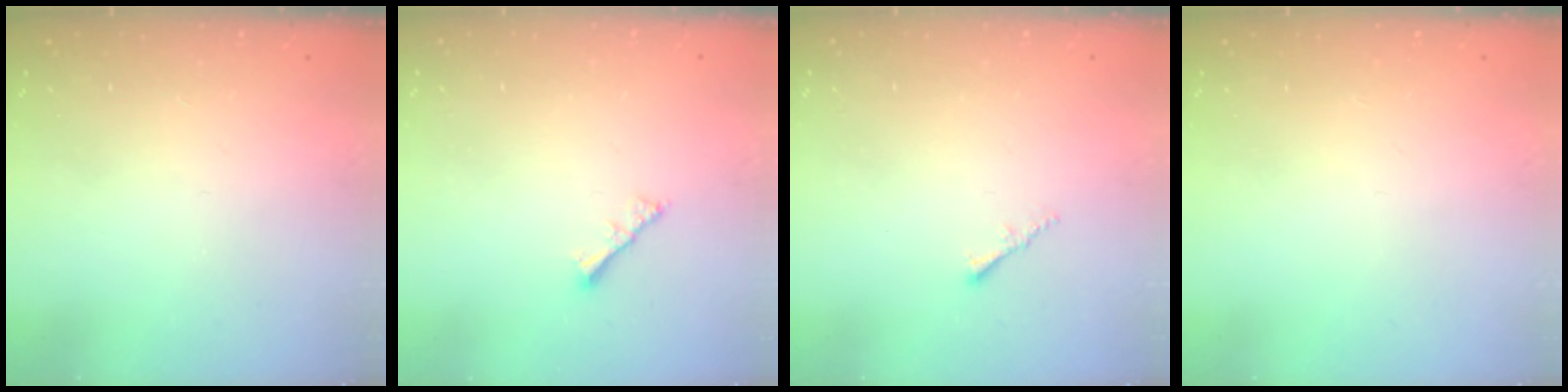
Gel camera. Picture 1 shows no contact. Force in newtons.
{"total": 2.5, "press": 2.4, "slide": 0.5}
{"total": 1.2, "press": 1.1, "slide": 0.4}
{"total": 0.0}